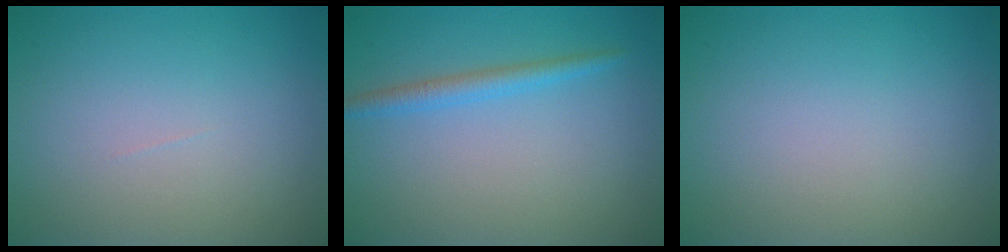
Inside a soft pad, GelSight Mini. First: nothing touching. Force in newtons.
{"total": 1.9, "press": 1.8, "slide": 0.2}
{"total": 0.0}